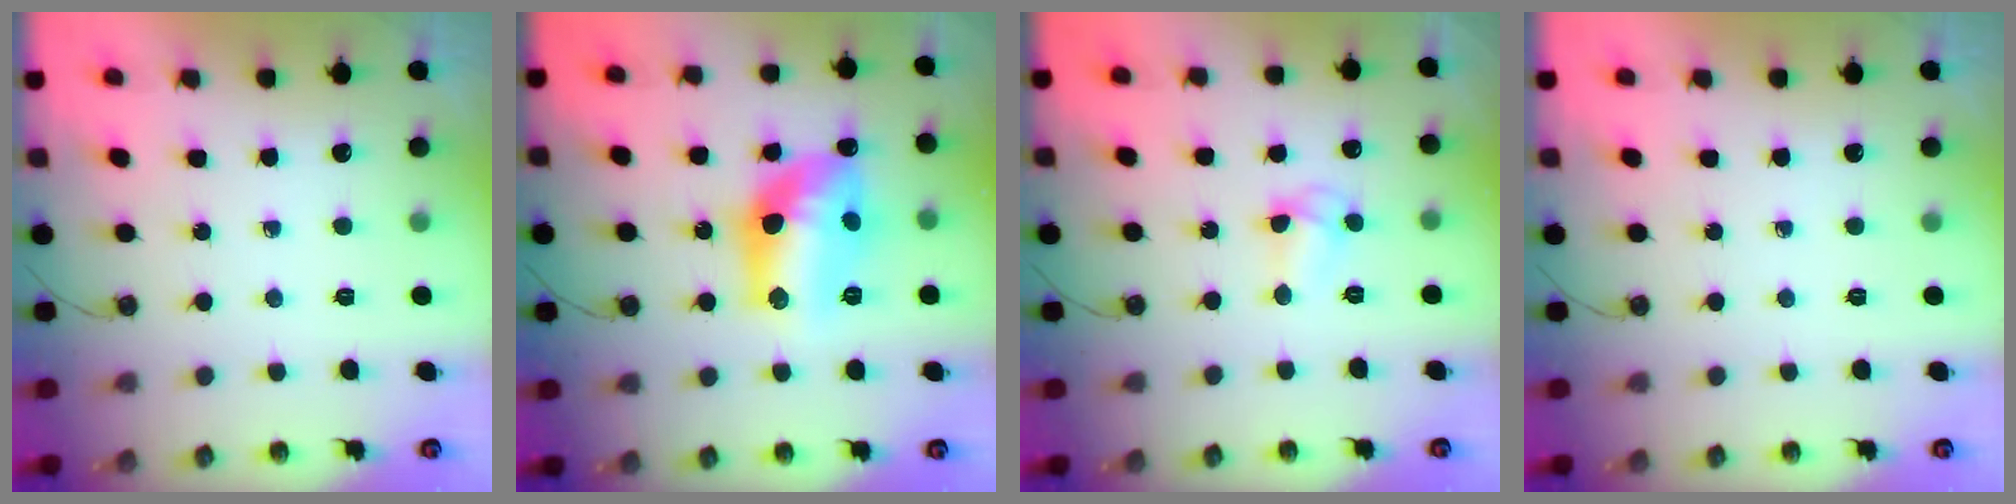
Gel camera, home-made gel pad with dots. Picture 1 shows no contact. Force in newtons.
{"total": 17.5, "press": 17.1, "slide": 3.8}
{"total": 5.7, "press": 5.7, "slide": 0.6}
{"total": 0.0}